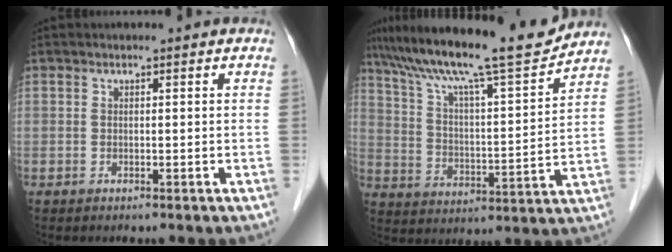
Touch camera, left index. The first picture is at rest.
{"total": 18.1, "force": [15.8, -0.1, 8.9], "torque": [-0.158, 0.000, 0.252]}